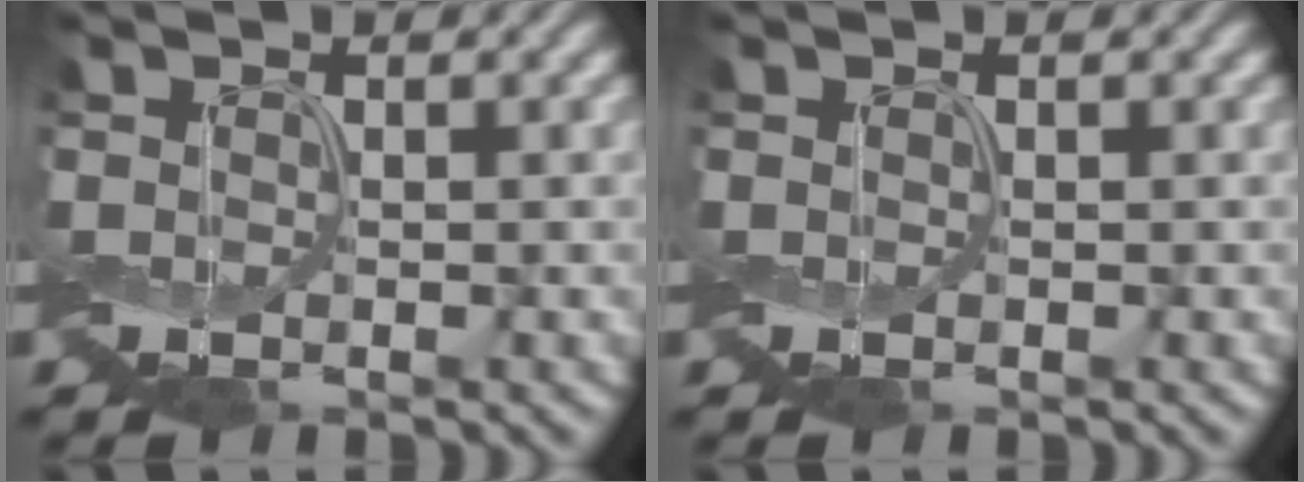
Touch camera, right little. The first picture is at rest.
{"total": 0.0}